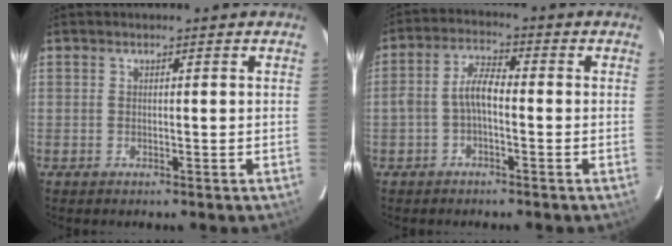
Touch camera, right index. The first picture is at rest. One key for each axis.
{"total": 4.7, "fx": -1.5, "fy": 1.9, "fz": 4.1, "tx": -0.088, "ty": 0.018, "tz": -0.031}